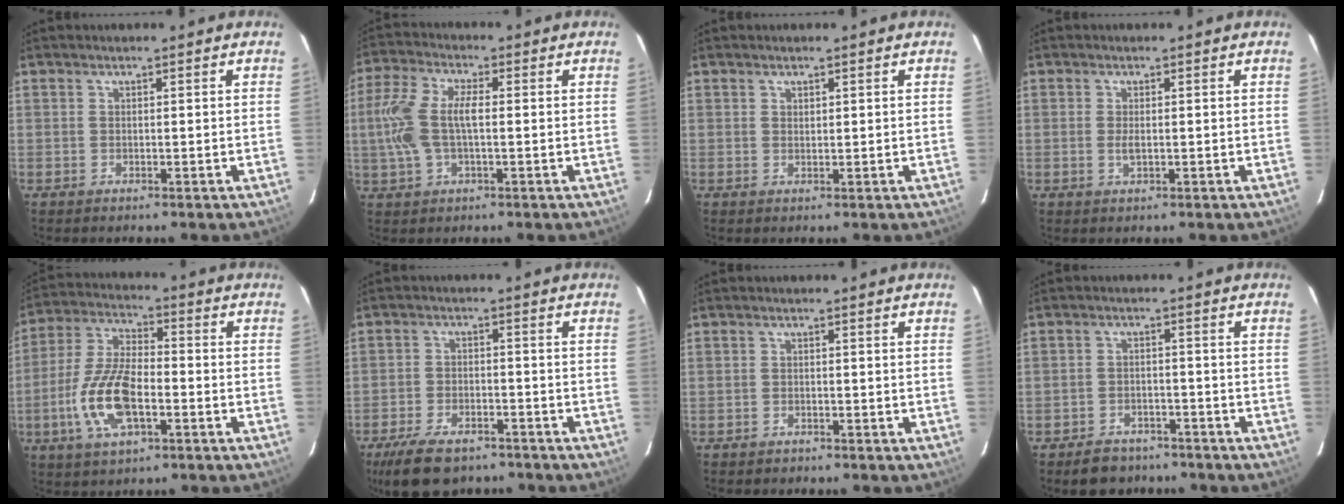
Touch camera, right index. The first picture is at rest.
{"total": 10.0, "force": [-0.1, 4.4, 8.9], "torque": [-0.198, 0.012, -0.002]}
{"total": 0.7, "force": [0.5, 0.5, 0.2], "torque": [-0.003, 0.002, 0.010]}
{"total": 1.7, "force": [-0.1, 0.7, 1.5], "torque": [-0.031, -0.002, -0.002]}
{"total": 13.5, "force": [-4.3, 5.6, 11.5], "torque": [-0.248, -0.001, -0.083]}
{"total": 11.8, "force": [-8.9, 5.3, 5.8], "torque": [-0.140, -0.011, -0.146]}
{"total": 1.2, "force": [-1.0, 0.7, 0.0], "torque": [-0.005, 0.004, -0.016]}
{"total": 7.2, "force": [-5.8, 3.9, 1.8], "torque": [-0.051, 0.013, -0.078]}